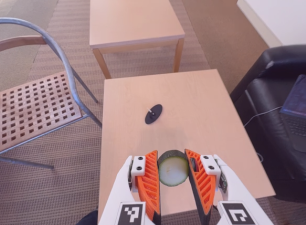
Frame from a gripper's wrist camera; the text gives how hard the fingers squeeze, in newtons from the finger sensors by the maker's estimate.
{"total": 12.0, "left": 12.5, "right": 11.5}